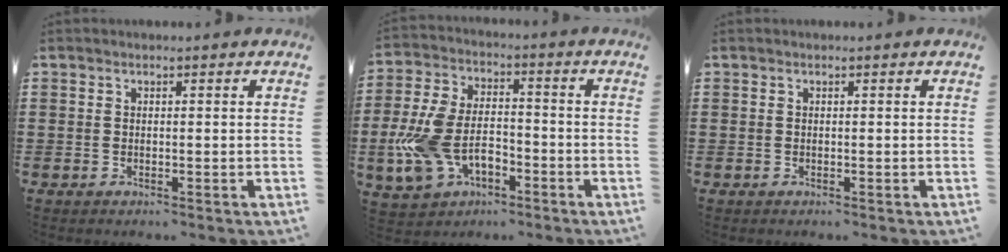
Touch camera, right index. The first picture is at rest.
{"total": 9.4, "force": [-3.2, 5.7, 6.7], "torque": [-0.179, 0.000, -0.065]}
{"total": 0.0}